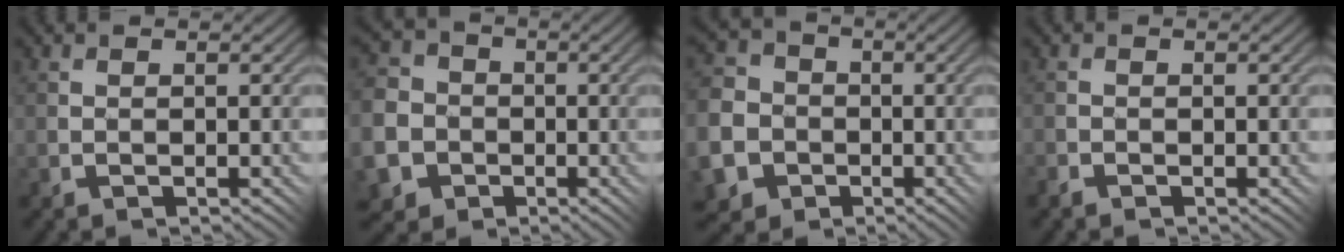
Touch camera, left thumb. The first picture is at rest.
{"total": 12.8, "force": [-4.2, 11.7, 3.0], "torque": [-0.133, -0.047, -0.087]}
{"total": 14.3, "force": [-4.5, 13.1, 3.6], "torque": [-0.152, -0.051, -0.095]}
{"total": 1.0, "force": [-0.9, 0.5, 0.0], "torque": [-0.003, -0.002, -0.023]}